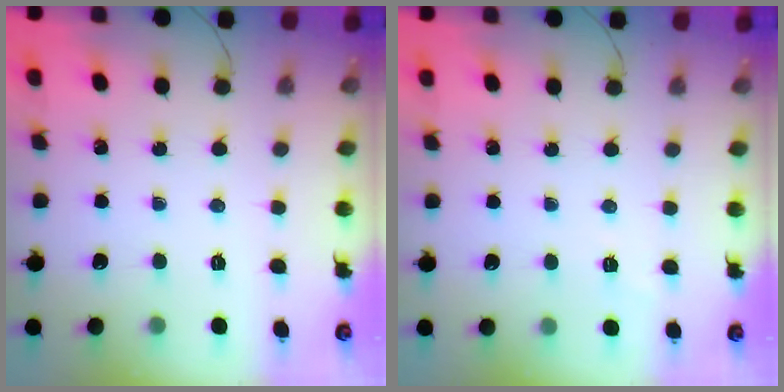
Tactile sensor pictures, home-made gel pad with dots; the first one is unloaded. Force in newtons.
{"total": 1.3, "press": 0.2, "slide": 1.3}